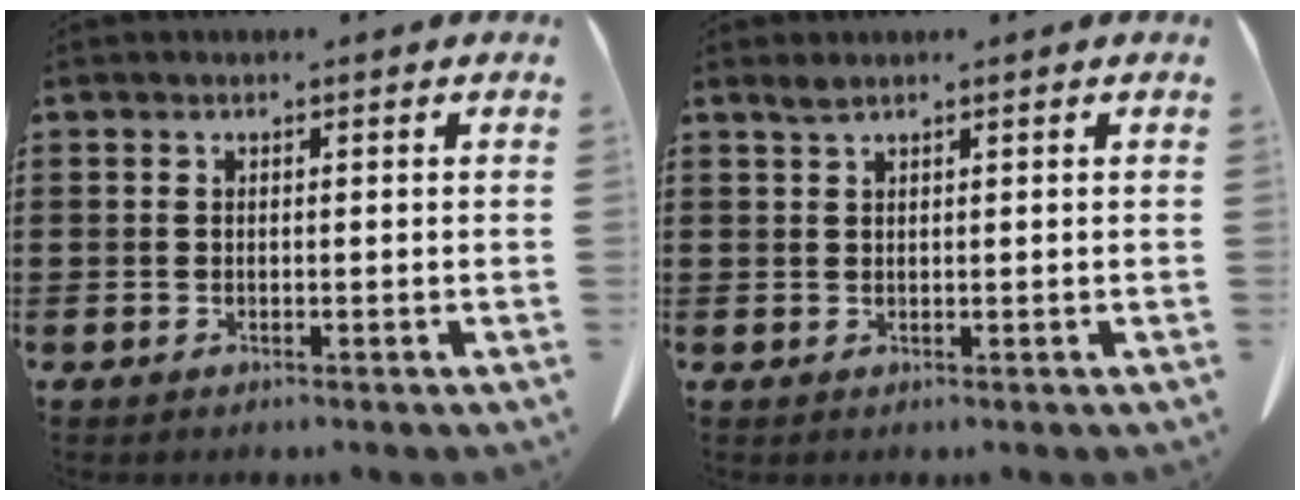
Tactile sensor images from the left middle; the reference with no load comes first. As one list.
[{"total": 1.4, "force": [1.1, 0.1, 0.9], "torque": [-0.020, -0.001, 0.021]}]